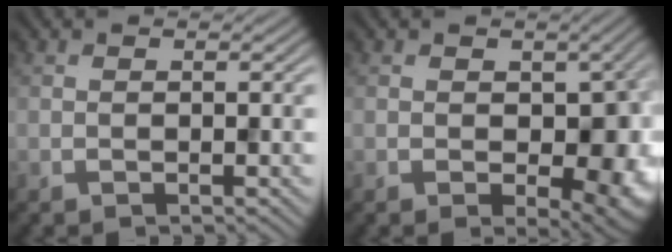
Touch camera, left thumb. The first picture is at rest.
{"total": 9.5, "force": [-1.1, 5.7, 7.4], "torque": [-0.089, -0.027, -0.007]}